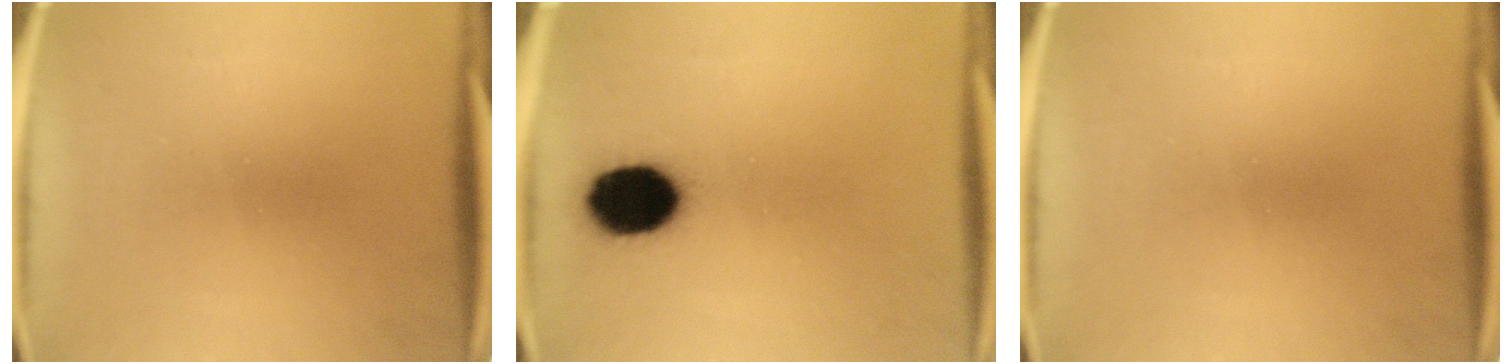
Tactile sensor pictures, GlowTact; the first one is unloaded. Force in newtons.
{"total": 13.0}
{"total": 0.0}